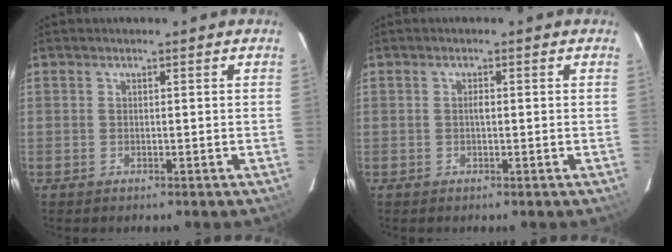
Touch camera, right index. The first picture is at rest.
{"total": 1.0, "force": [-0.1, 0.4, 0.9], "torque": [-0.015, 0.004, -0.003]}